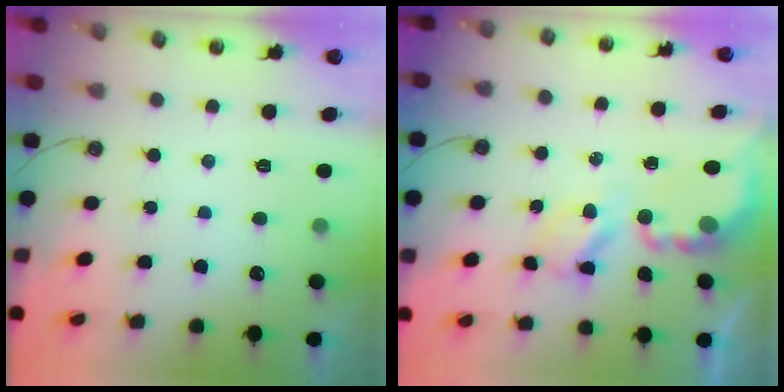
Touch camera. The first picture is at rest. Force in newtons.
{"total": 5.4, "press": 5.4, "slide": 0.5}